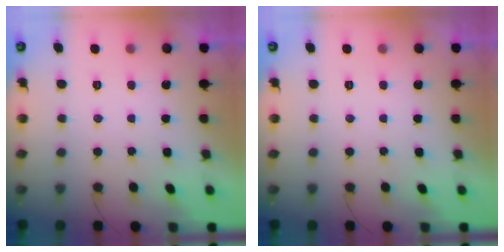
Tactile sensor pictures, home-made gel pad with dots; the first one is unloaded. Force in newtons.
{"total": 0.0}